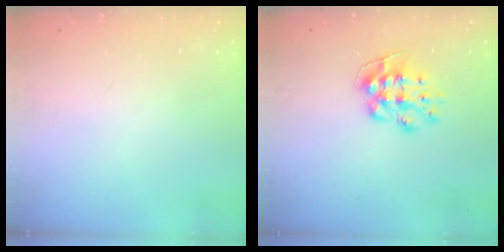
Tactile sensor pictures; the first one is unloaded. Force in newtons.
{"total": 9.3, "press": 9.3, "slide": 0.4}